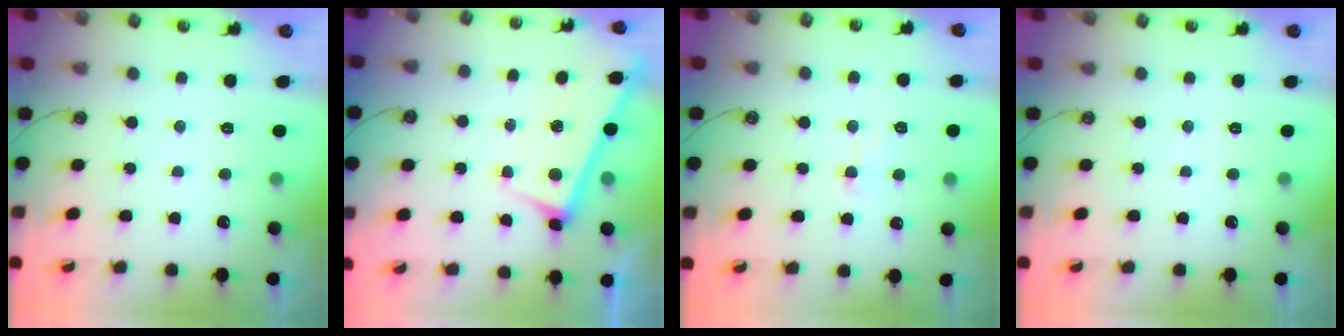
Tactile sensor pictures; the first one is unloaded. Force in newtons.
{"total": 3.0, "press": 3.0, "slide": 0.1}
{"total": 0.6, "press": 0.4, "slide": 0.5}
{"total": 0.0}